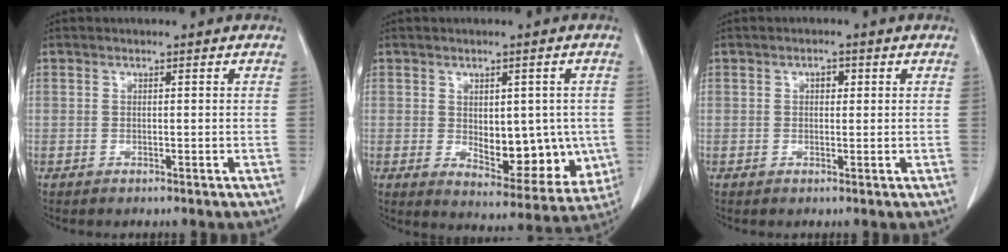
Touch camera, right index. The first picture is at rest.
{"total": 12.0, "force": [-0.9, 6.4, 10.1], "torque": [-0.125, 0.000, 0.013]}
{"total": 1.5, "force": [0.4, 0.9, 1.1], "torque": [-0.015, 0.004, 0.005]}